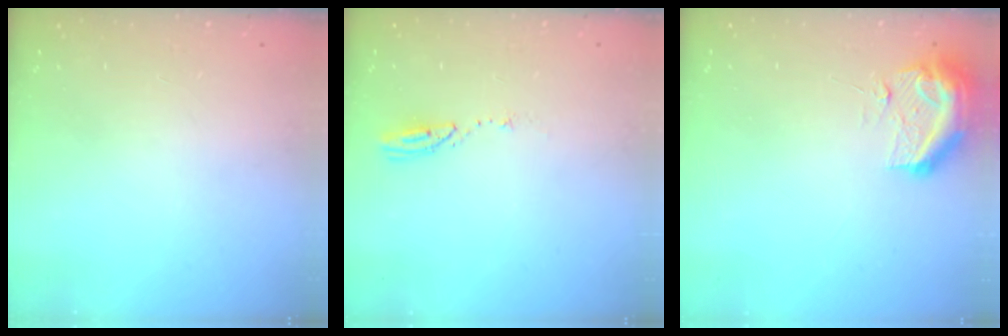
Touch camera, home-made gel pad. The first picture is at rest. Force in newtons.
{"total": 5.1, "press": 5.1, "slide": 0.5}
{"total": 10.3, "press": 10.2, "slide": 1.7}